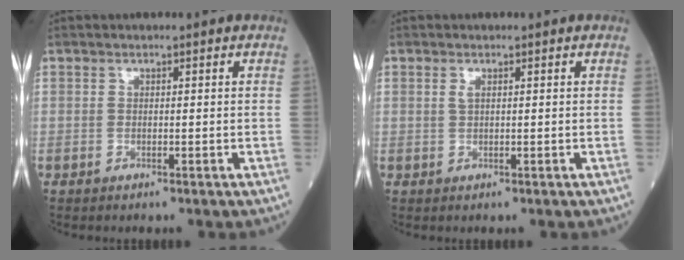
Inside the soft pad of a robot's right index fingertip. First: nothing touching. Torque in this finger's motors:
{"motor_torque": [0.16, -0.03, 0.00, 0.02]}